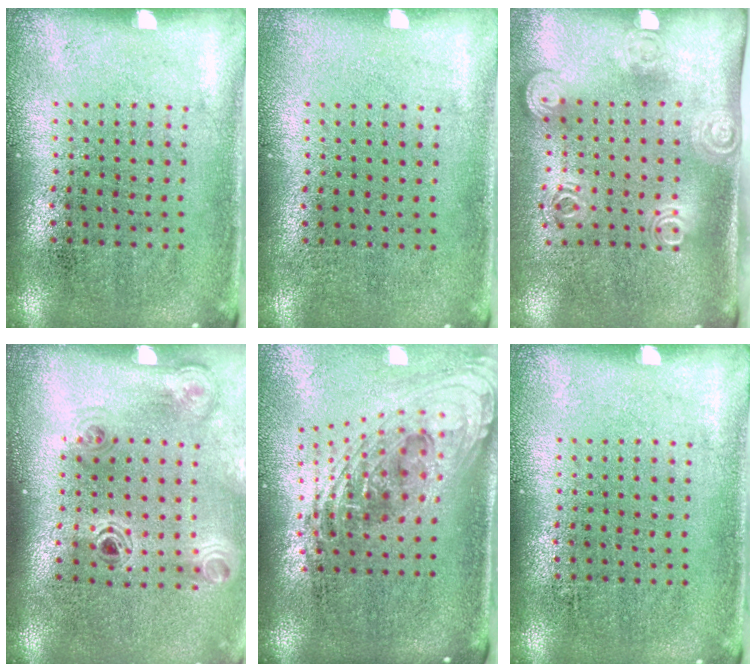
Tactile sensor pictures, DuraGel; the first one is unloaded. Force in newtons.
{"total": 0.0}
{"total": 1.9, "press": 1.3, "slide": 1.3}
{"total": 1.2, "press": 1.2, "slide": 0.3}
{"total": 2.2, "press": 1.6, "slide": 1.5}
{"total": 0.0}